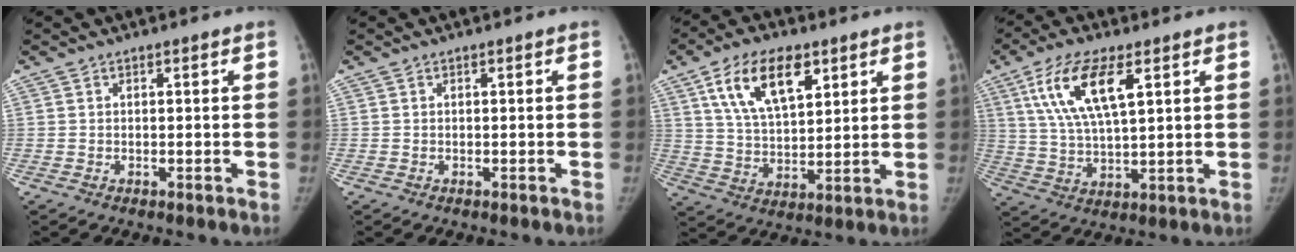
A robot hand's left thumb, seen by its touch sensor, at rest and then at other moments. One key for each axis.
{"total": 0.0}
{"total": 14.0, "fx": 6.8, "fy": 7.0, "fz": 10.1, "tx": -0.155, "ty": -0.020, "tz": 0.128}
{"total": 12.8, "fx": 5.4, "fy": 4.6, "fz": 10.7, "tx": -0.210, "ty": -0.012, "tz": 0.104}